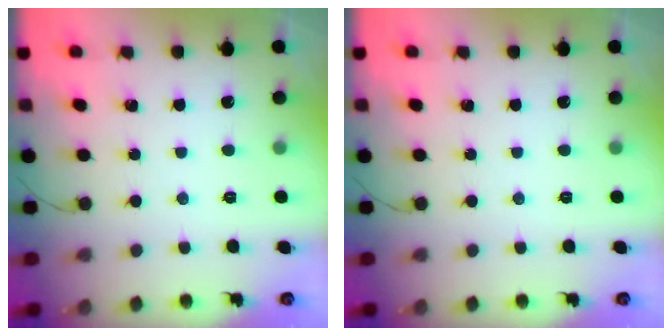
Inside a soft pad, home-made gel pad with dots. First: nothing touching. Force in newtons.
{"total": 0.0}